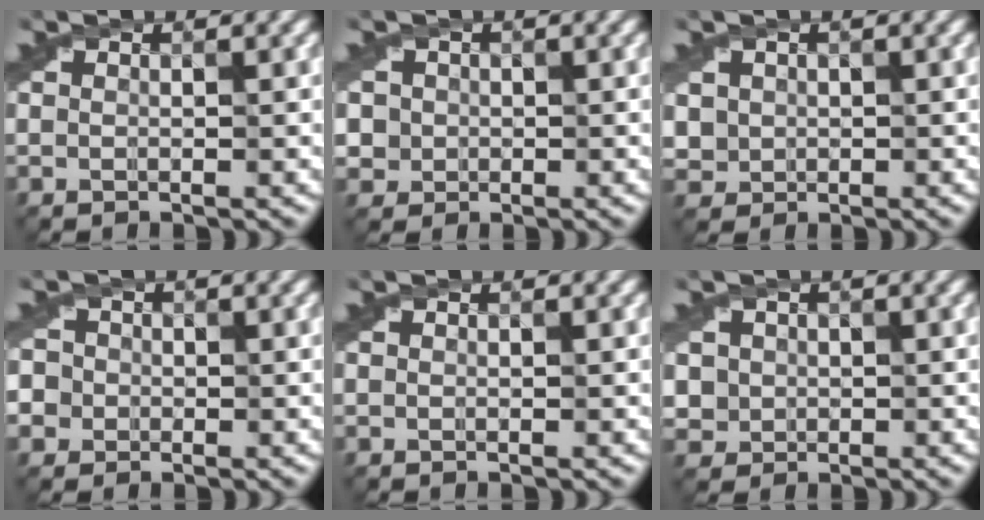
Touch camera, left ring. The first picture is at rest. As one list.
[{"total": 2.7, "force": [0.5, 2.6, 0.5], "torque": [-0.006, 0.007, 0.007]}, {"total": 2.0, "force": [0.5, 1.9, 0.4], "torque": [-0.011, -0.005, 0.014]}, {"total": 4.8, "force": [-1.2, 4.5, 1.3], "torque": [-0.022, 0.016, -0.048]}, {"total": 0.0}, {"total": 2.3, "force": [0.5, 2.2, 0.5], "torque": [-0.015, 0.001, 0.024]}]